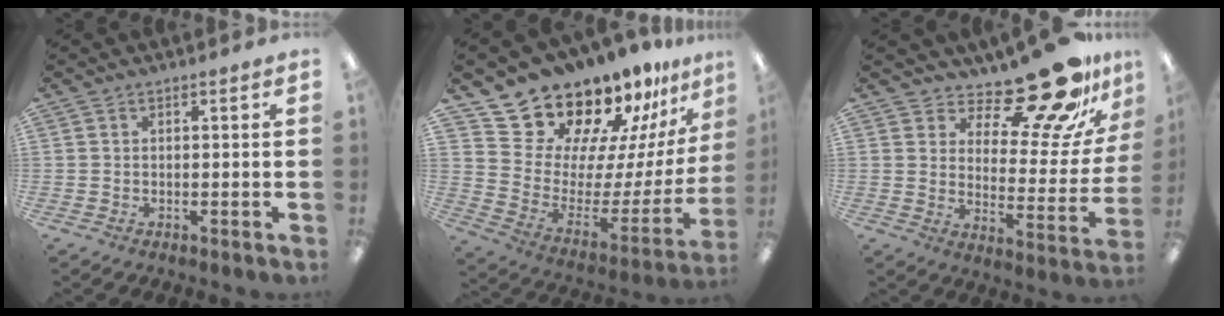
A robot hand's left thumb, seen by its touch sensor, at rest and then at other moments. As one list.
[{"total": 18.2, "force": [15.9, 7.7, 4.3], "torque": [-0.080, -0.141, 0.295]}, {"total": 20.1, "force": [16.4, 5.3, 10.3], "torque": [-0.142, -0.130, 0.269]}]